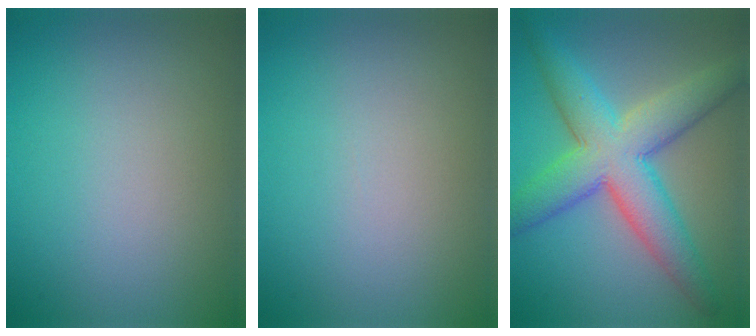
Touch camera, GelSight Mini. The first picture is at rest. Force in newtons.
{"total": 0.0}
{"total": 8.6, "press": 8.6, "slide": 0.2}